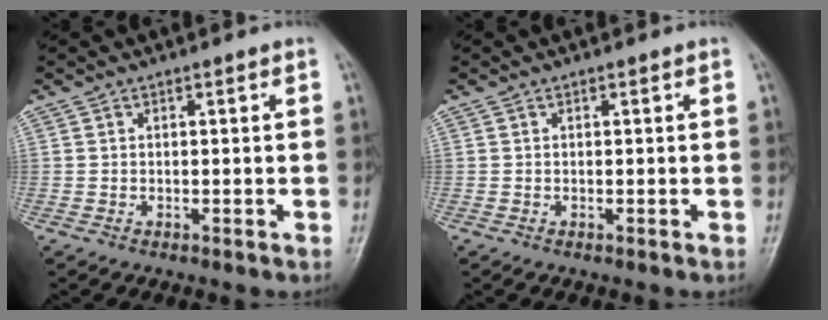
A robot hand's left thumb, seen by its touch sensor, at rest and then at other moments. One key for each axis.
{"total": 0.0}